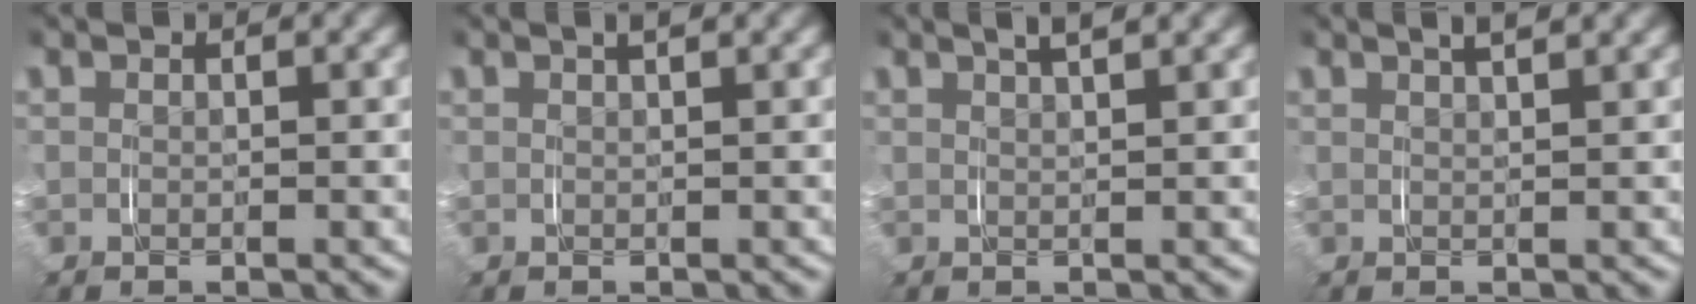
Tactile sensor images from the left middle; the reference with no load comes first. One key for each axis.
{"total": 1.2, "fx": 0.9, "fy": 0.1, "fz": 0.8, "tx": -0.013, "ty": 0.009, "tz": 0.012}
{"total": 3.2, "fx": 2.4, "fy": 0.6, "fz": 2.1, "tx": -0.029, "ty": 0.011, "tz": 0.035}
{"total": 2.8, "fx": 2.1, "fy": 0.5, "fz": 1.8, "tx": -0.024, "ty": 0.011, "tz": 0.030}